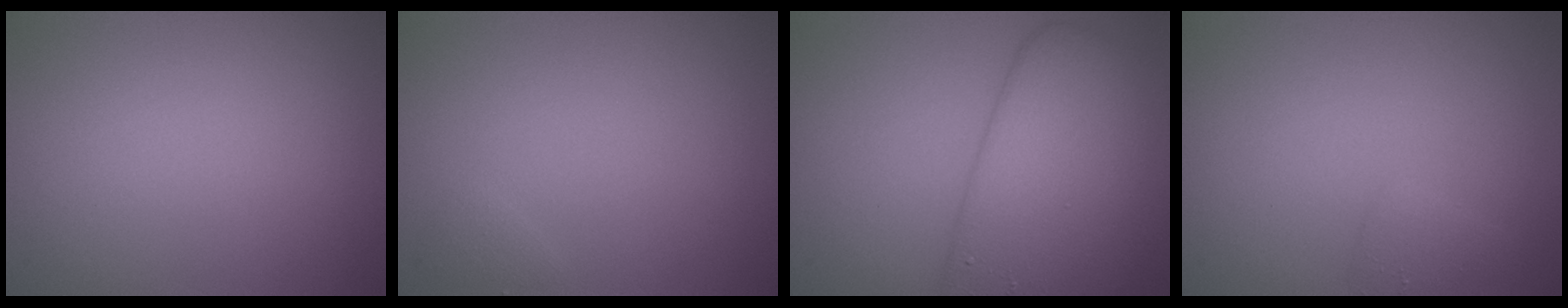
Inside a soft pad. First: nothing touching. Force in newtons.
{"total": 0.5, "press": 0.5, "slide": 0.1}
{"total": 7.9, "press": 7.9, "slide": 0.2}
{"total": 1.1, "press": 1.1, "slide": 0.1}